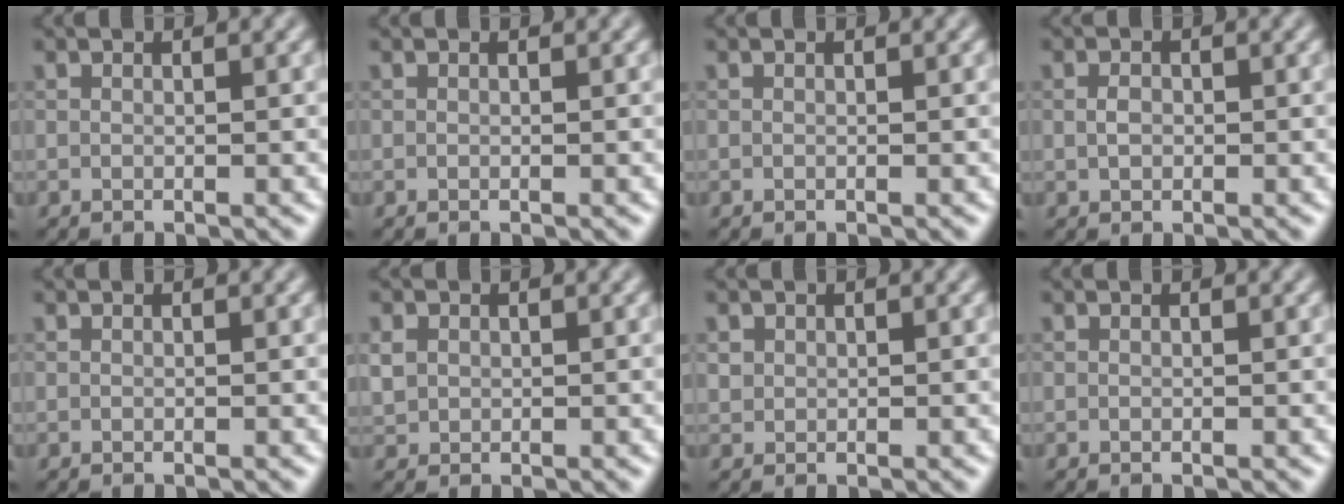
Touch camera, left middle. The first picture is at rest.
{"total": 0.0}
{"total": 0.0}
{"total": 1.2, "force": [0.0, 0.9, 0.8], "torque": [-0.018, 0.000, 0.000]}
{"total": 0.0}
{"total": 1.5, "force": [0.2, 1.3, 0.5], "torque": [-0.011, -0.001, 0.005]}
{"total": 0.8, "force": [0.3, 0.8, 0.1], "torque": [0.001, -0.003, 0.008]}
{"total": 0.0}